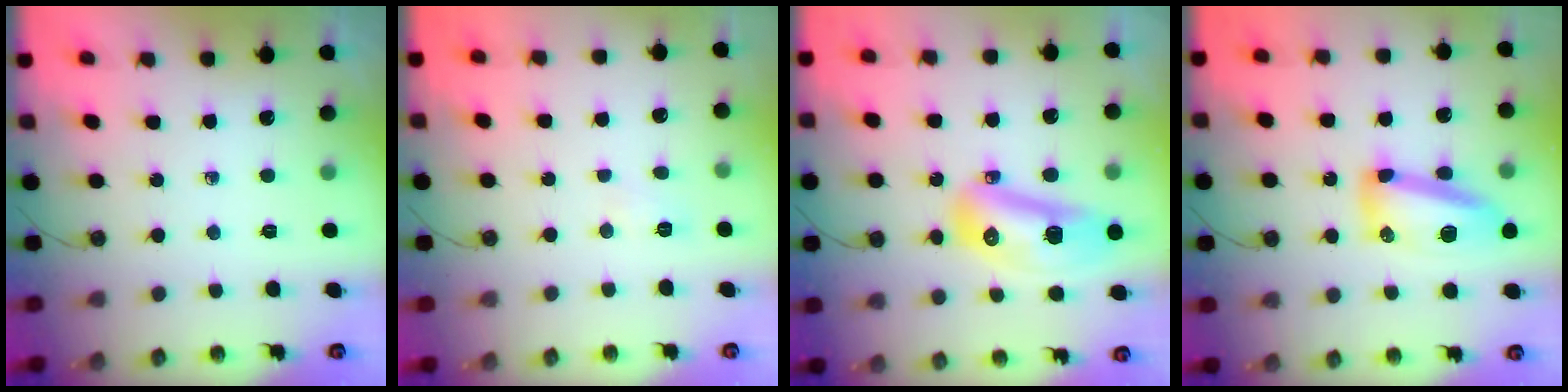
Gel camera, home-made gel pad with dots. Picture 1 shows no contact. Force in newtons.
{"total": 3.1, "press": 3.0, "slide": 0.6}
{"total": 14.1, "press": 14.0, "slide": 1.7}
{"total": 12.9, "press": 12.8, "slide": 1.2}